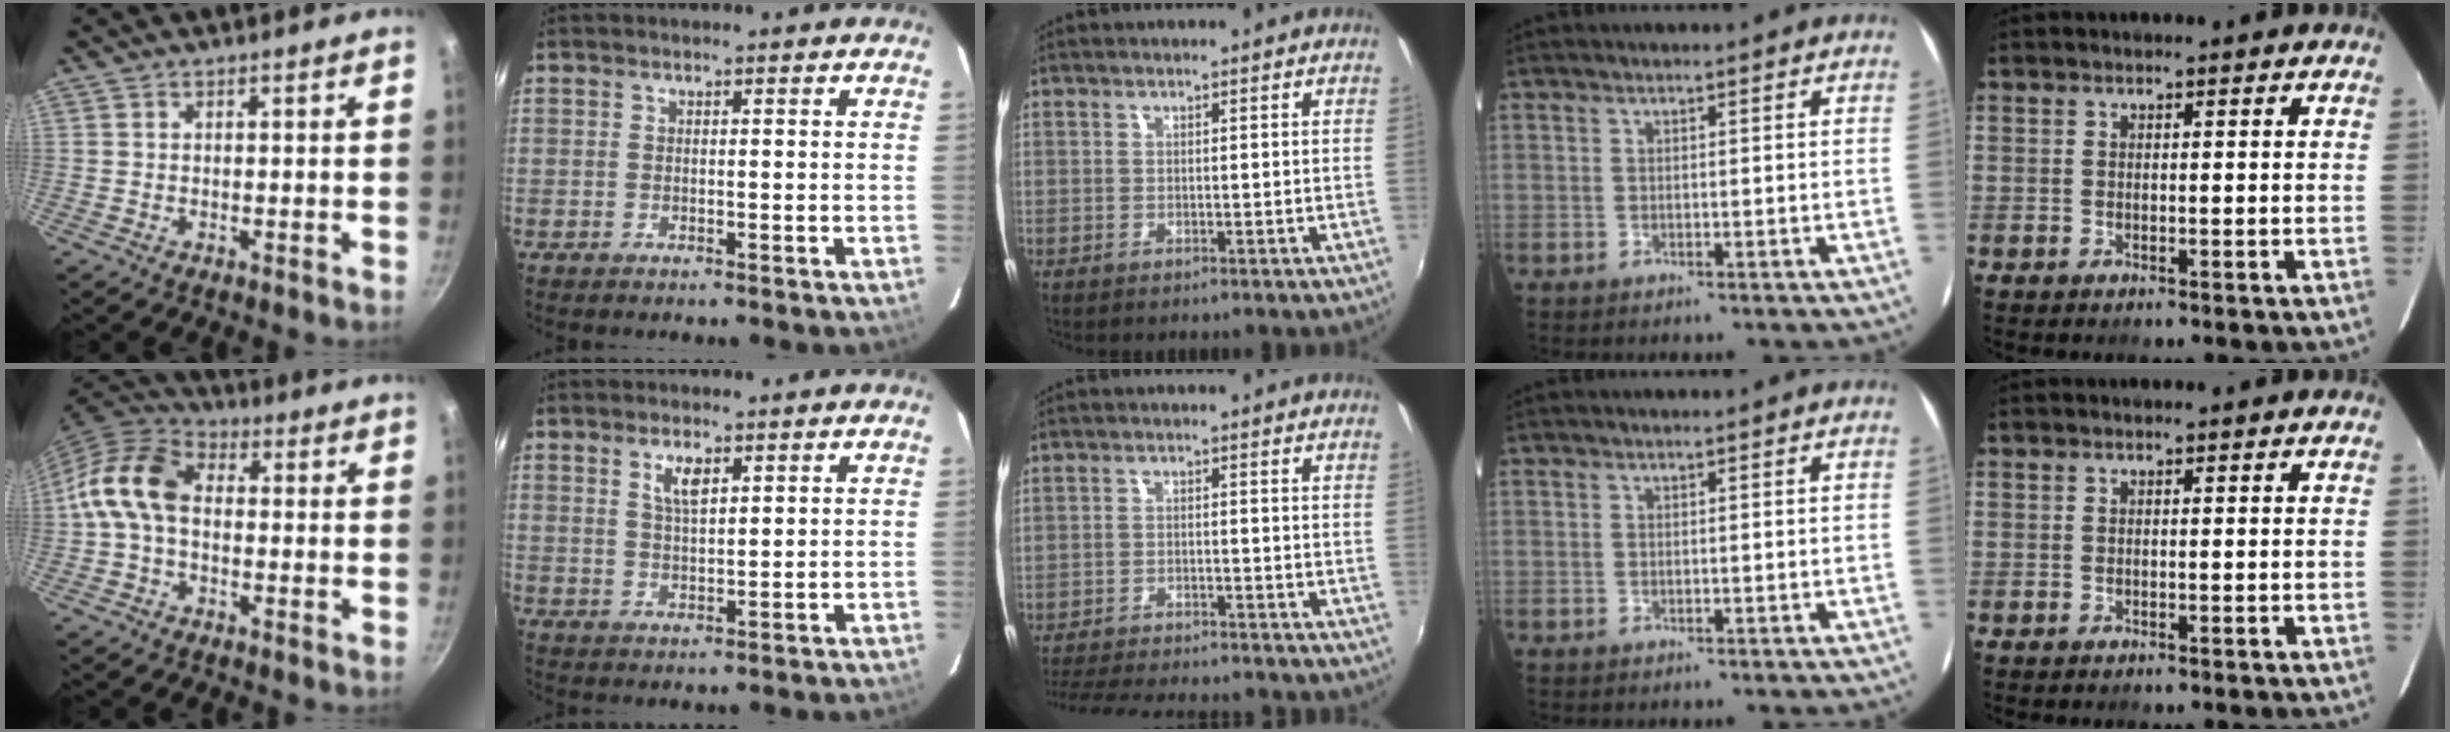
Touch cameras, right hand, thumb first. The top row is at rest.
{"thumb": {"total": 10.8, "force": [-0.4, 7.4, 7.9], "torque": [-0.136, 0.034, -0.029]}, "index": {"total": 4.1, "force": [2.1, 1.6, 3.2], "torque": [-0.057, 0.002, 0.039]}, "middle": {"total": 14.5, "force": [-13.0, 2.6, 5.9], "torque": [-0.130, -0.022, -0.196]}}